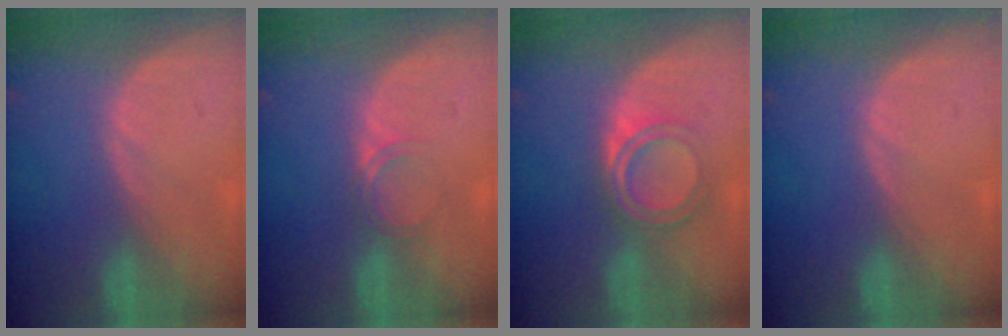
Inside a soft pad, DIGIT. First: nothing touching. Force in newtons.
{"total": 2.0, "press": 2.0, "slide": 0.2}
{"total": 5.2, "press": 4.8, "slide": 1.9}
{"total": 0.0}